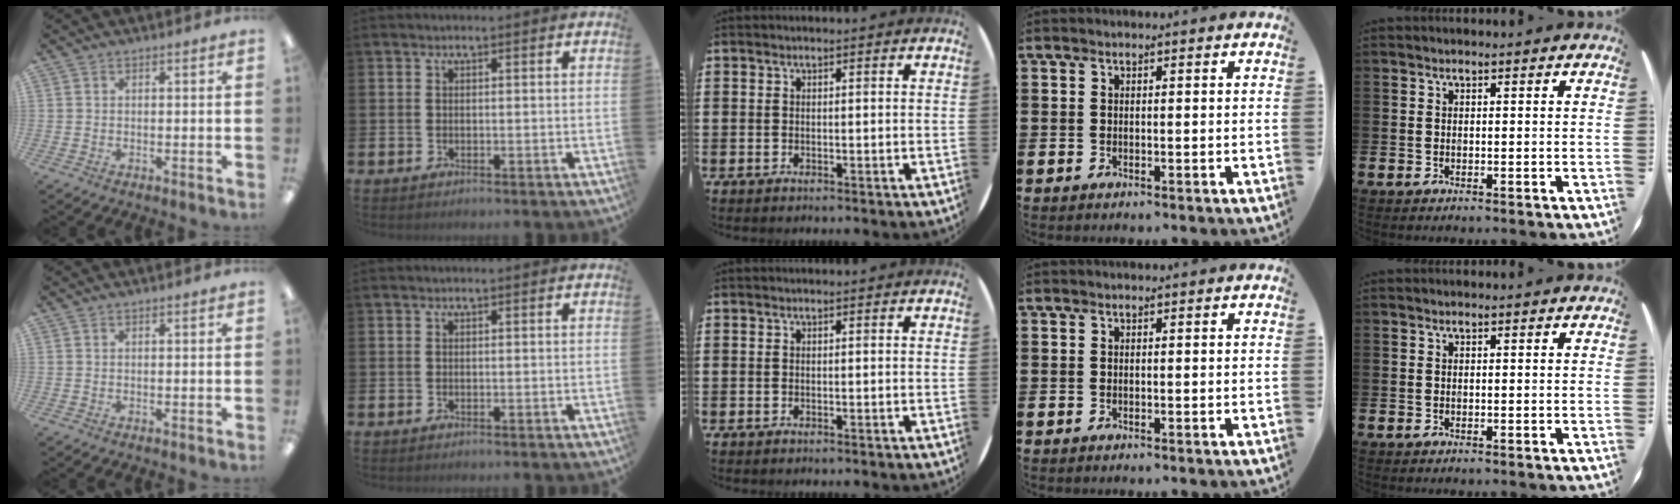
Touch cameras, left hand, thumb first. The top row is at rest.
{}